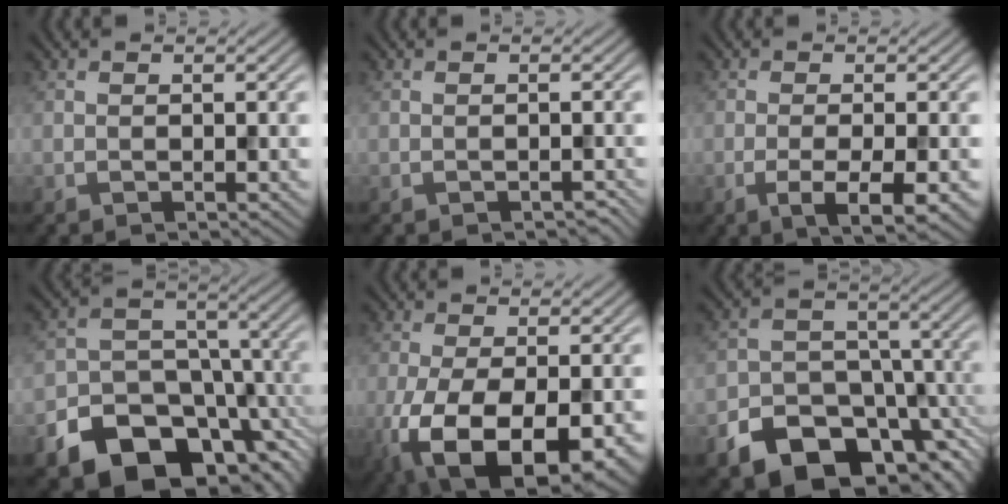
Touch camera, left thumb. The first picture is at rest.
{"total": 0.6, "force": [-0.5, -0.1, -0.2], "torque": [0.002, 0.001, -0.007]}
{"total": 5.1, "force": [-2.3, 1.0, 4.4], "torque": [-0.083, 0.000, -0.038]}
{"total": 18.1, "force": [-10.2, 12.7, 7.9], "torque": [-0.134, -0.048, -0.167]}
{"total": 13.7, "force": [-5.4, 7.0, 10.5], "torque": [-0.221, -0.055, -0.067]}
{"total": 16.2, "force": [-9.8, 10.7, 7.2], "torque": [-0.130, -0.036, -0.160]}